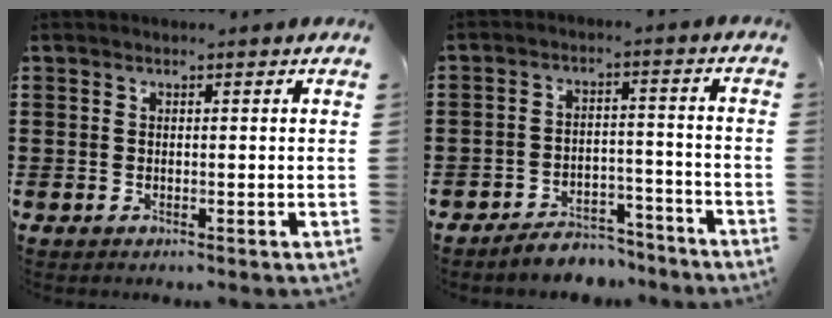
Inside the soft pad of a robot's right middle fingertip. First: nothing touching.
{"total": 4.8, "force": [-4.7, 0.8, 0.2], "torque": [-0.006, 0.010, -0.096]}